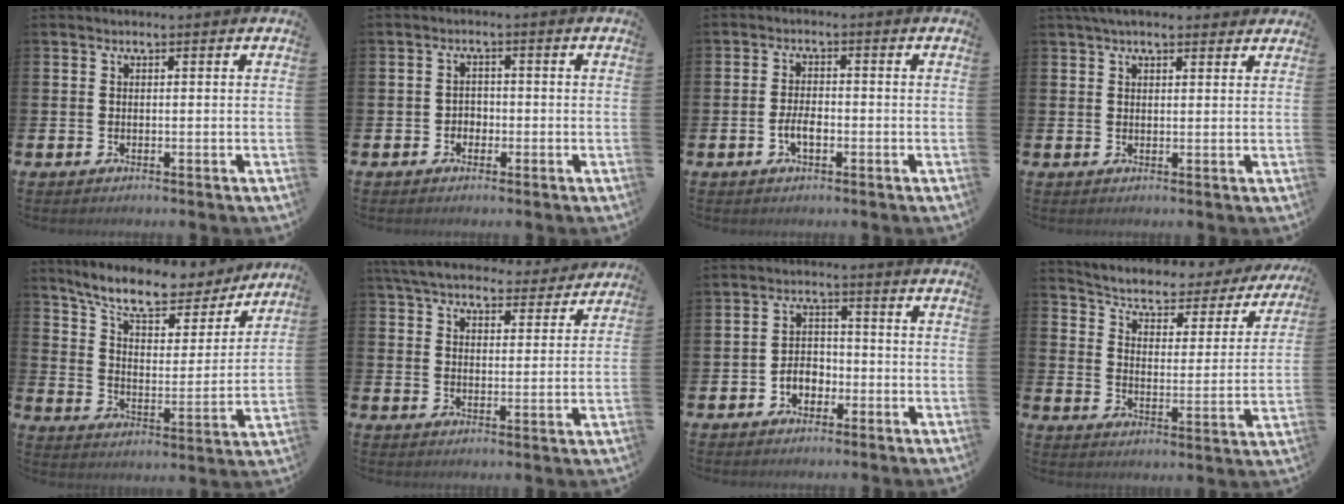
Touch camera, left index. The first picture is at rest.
{"total": 1.8, "force": [-1.0, 1.5, 0.4], "torque": [-0.008, 0.004, -0.024]}
{"total": 2.9, "force": [-0.9, 1.3, 2.4], "torque": [-0.042, 0.003, -0.017]}
{"total": 3.2, "force": [2.8, 0.9, 1.3], "torque": [-0.028, -0.003, 0.050]}
{"total": 10.1, "force": [8.9, 2.7, 3.9], "torque": [-0.099, -0.060, 0.152]}
{"total": 6.7, "force": [6.2, 1.6, 1.6], "torque": [-0.051, -0.039, 0.110]}
{"total": 3.3, "force": [-1.8, 2.4, 1.4], "torque": [-0.029, 0.008, -0.040]}
{"total": 4.4, "force": [3.9, 1.6, 1.3], "torque": [-0.052, -0.035, 0.056]}